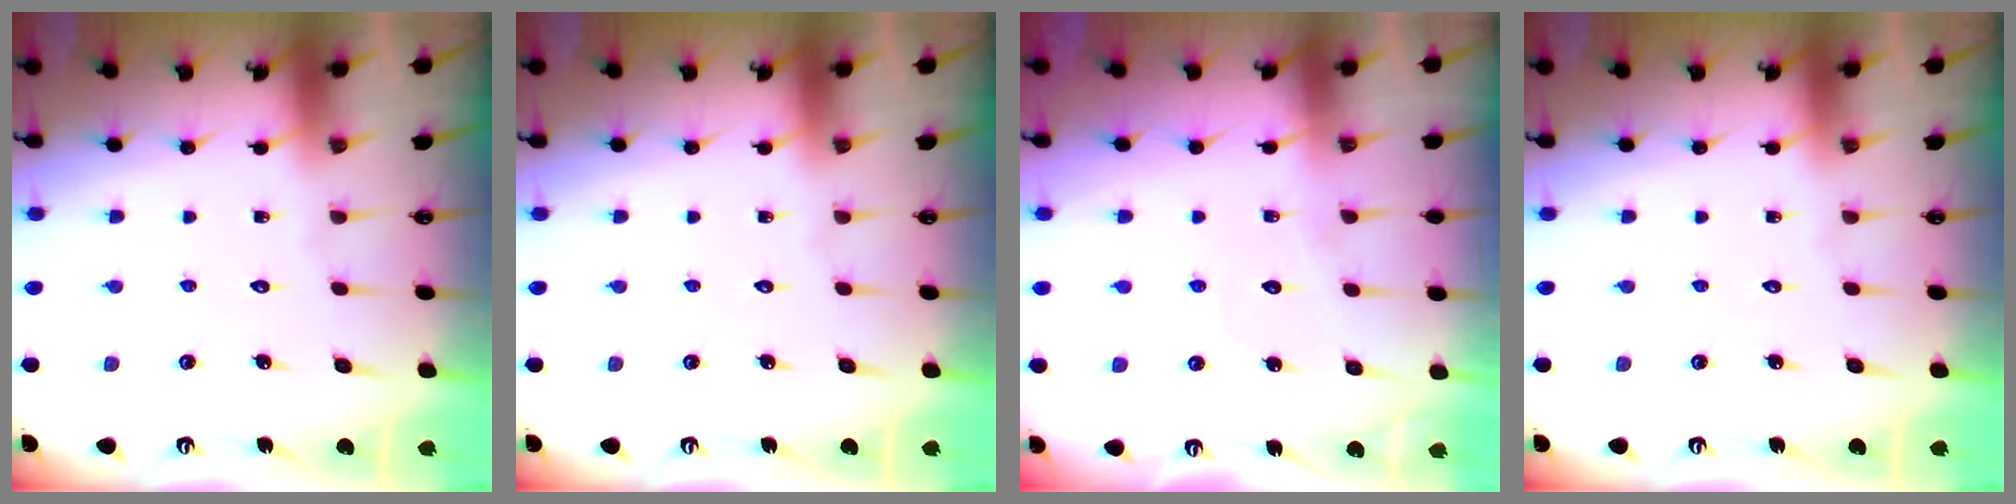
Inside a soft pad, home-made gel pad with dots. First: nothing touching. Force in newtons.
{"total": 0.0}
{"total": 3.9, "press": 3.9, "slide": 0.3}
{"total": 0.0}